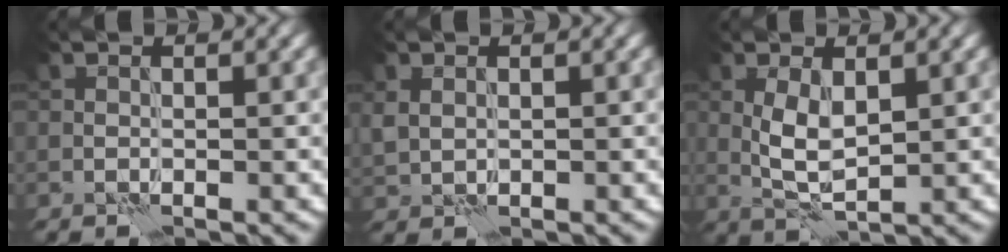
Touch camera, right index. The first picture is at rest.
{"total": 1.3, "force": [0.5, 1.1, 0.5], "torque": [-0.016, -0.002, 0.012]}
{"total": 3.2, "force": [0.7, 1.5, 2.7], "torque": [-0.063, -0.002, 0.016]}